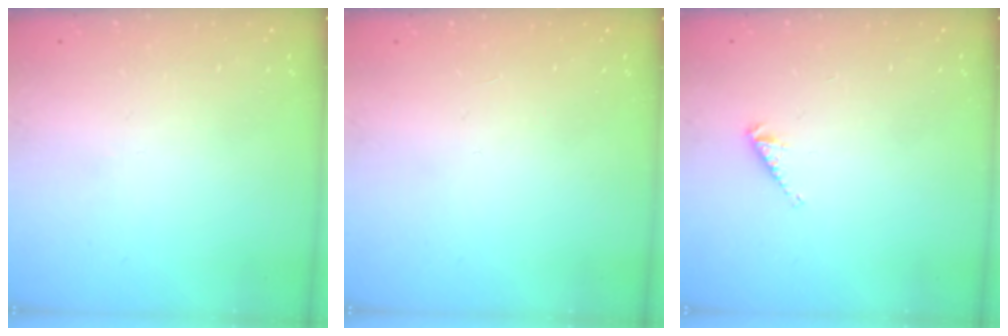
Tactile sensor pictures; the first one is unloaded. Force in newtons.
{"total": 0.0}
{"total": 2.9, "press": 2.9, "slide": 0.5}